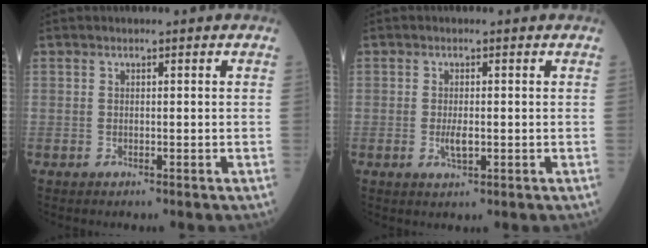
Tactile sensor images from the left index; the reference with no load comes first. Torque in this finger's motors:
{"motor_torque": [0.72, 0.05, 0.36, 0.08]}